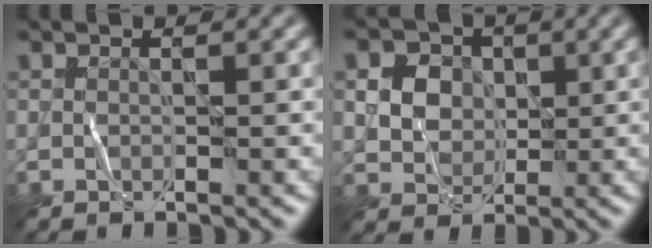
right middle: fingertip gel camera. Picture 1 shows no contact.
{"total": 4.6, "force": [1.0, 4.0, 2.1], "torque": [-0.046, 0.005, 0.013]}